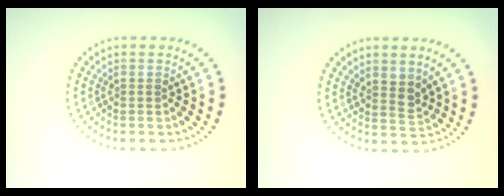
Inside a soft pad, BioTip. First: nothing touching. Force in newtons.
{"total": 1.9, "press": 1.6, "slide": 1.1}